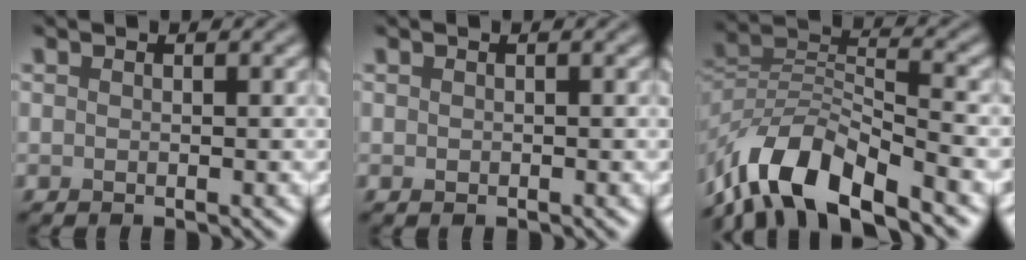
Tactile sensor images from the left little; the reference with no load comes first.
{"total": 0.0}
{"total": 9.9, "force": [-7.1, 3.5, 5.9], "torque": [-0.101, 0.003, -0.148]}